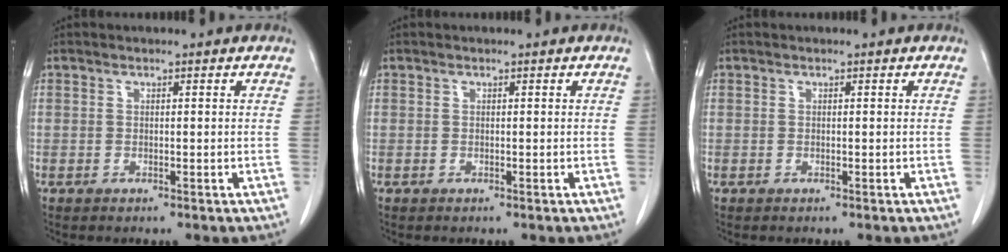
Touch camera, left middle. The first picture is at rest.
{"total": 0.0}
{"total": 0.0}